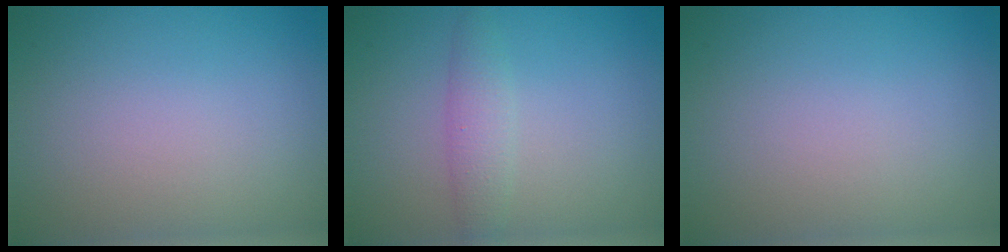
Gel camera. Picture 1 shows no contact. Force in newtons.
{"total": 2.0, "press": 2.0, "slide": 0.1}
{"total": 0.0}